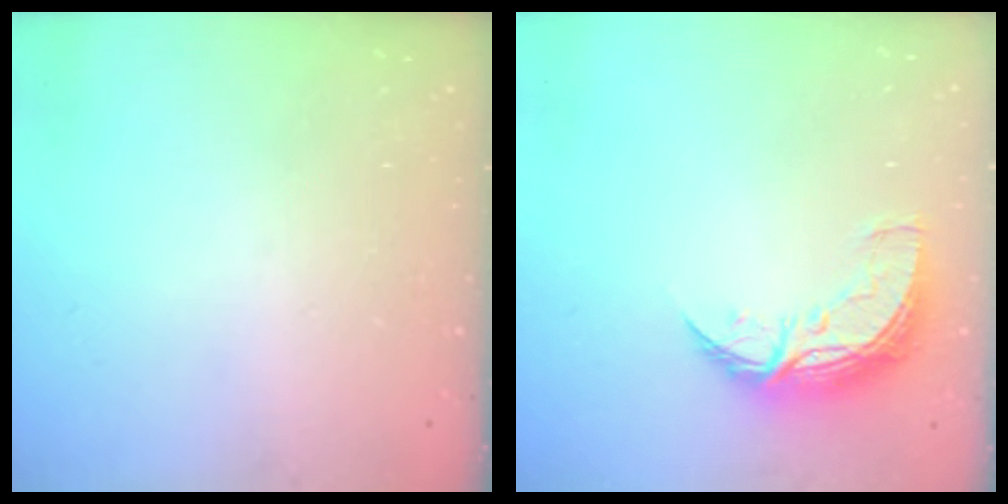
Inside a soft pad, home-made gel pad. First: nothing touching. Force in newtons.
{"total": 8.9, "press": 8.9, "slide": 0.6}